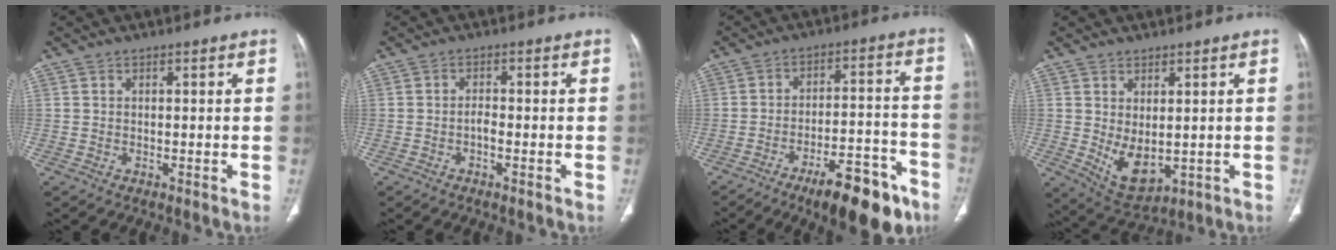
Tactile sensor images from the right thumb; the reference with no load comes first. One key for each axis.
{"total": 1.5, "fx": -0.7, "fy": 0.5, "fz": 1.2, "tx": -0.022, "ty": 0.006, "tz": -0.014}
{"total": 15.6, "fx": -9.9, "fy": 5.1, "fz": 10.9, "tx": -0.136, "ty": 0.070, "tz": -0.146}
{"total": 7.3, "fx": 0.0, "fy": 4.0, "fz": 6.1, "tx": -0.093, "ty": -0.015, "tz": 0.023}